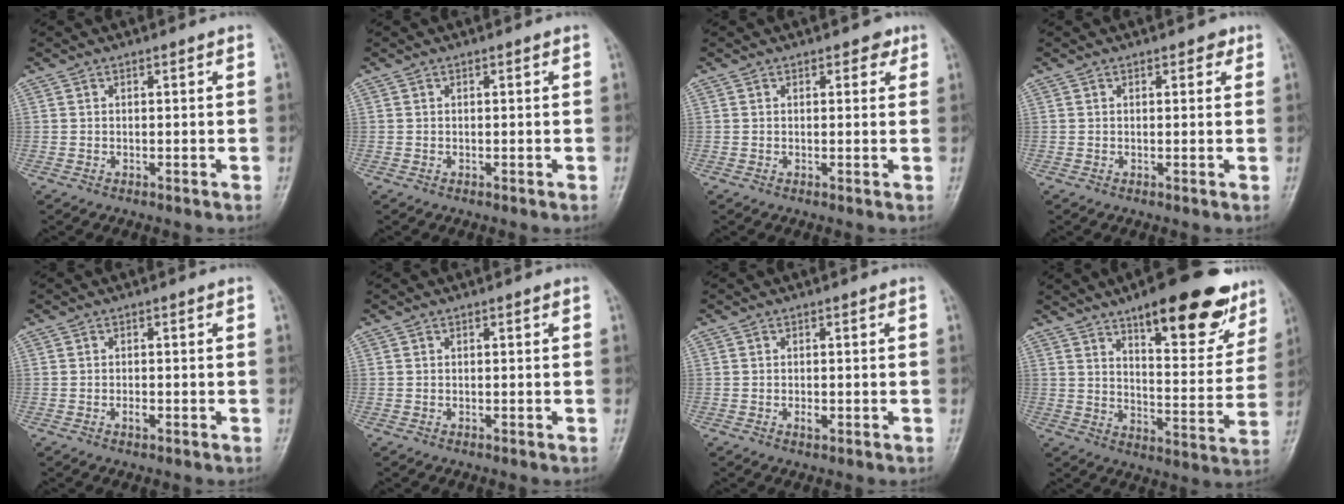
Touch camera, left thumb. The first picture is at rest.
{"total": 0.0}
{"total": 2.0, "force": [1.2, 1.2, 0.9], "torque": [0.005, -0.003, 0.010]}
{"total": 1.6, "force": [0.9, 1.0, 0.8], "torque": [0.003, -0.002, 0.007]}
{"total": 1.2, "force": [-0.4, 0.6, 0.9], "torque": [-0.016, -0.001, -0.008]}
{"total": 0.0}
{"total": 1.2, "force": [-0.3, 0.7, 1.0], "torque": [-0.015, -0.002, -0.004]}
{"total": 21.2, "force": [13.3, 7.3, 14.8], "torque": [-0.150, -0.059, 0.190]}